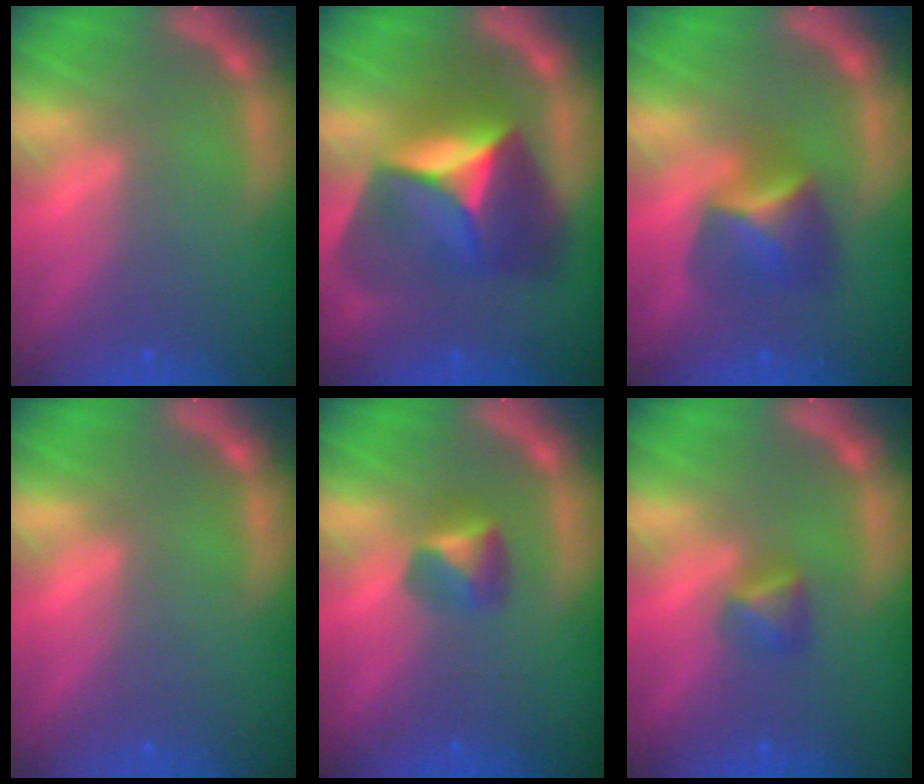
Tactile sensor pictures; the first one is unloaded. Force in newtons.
{"total": 10.0}
{"total": 4.4}
{"total": 0.0}
{"total": 2.4}
{"total": 1.9}